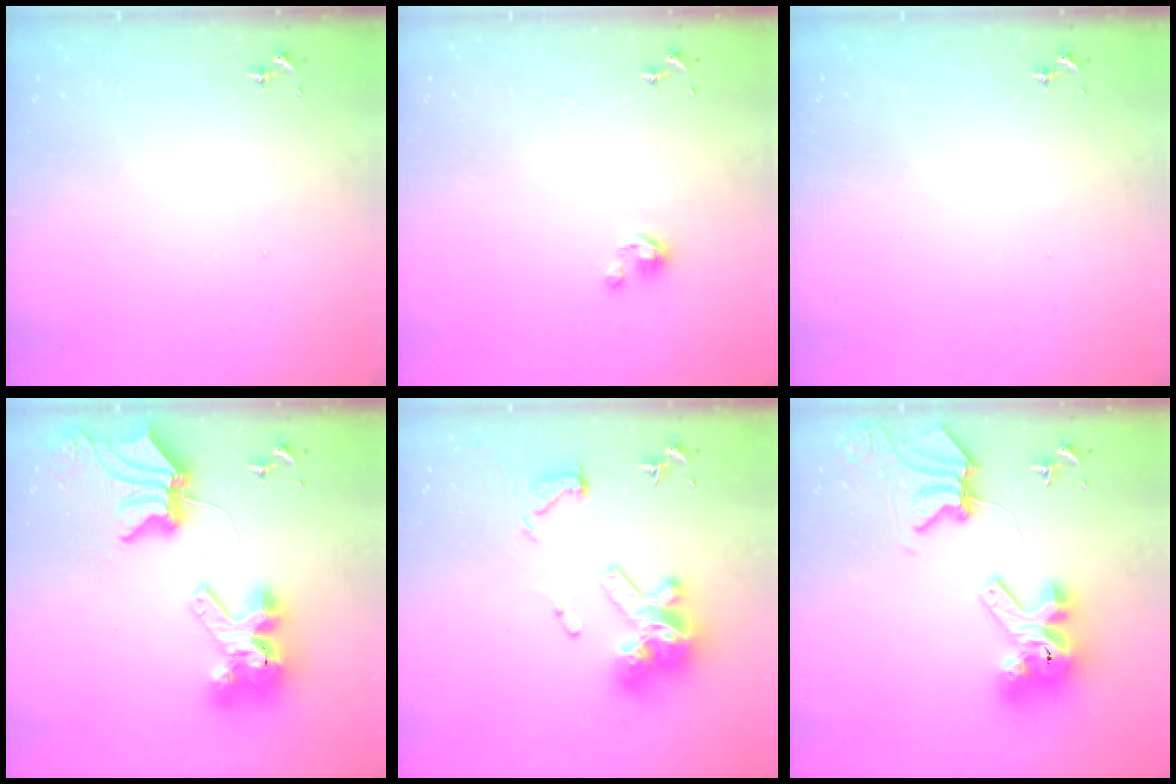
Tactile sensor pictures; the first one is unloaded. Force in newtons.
{"total": 2.4, "press": 2.4, "slide": 0.2}
{"total": 0.0}
{"total": 14.5, "press": 14.3, "slide": 1.8}
{"total": 18.7, "press": 18.6, "slide": 1.9}
{"total": 14.4, "press": 14.2, "slide": 1.8}